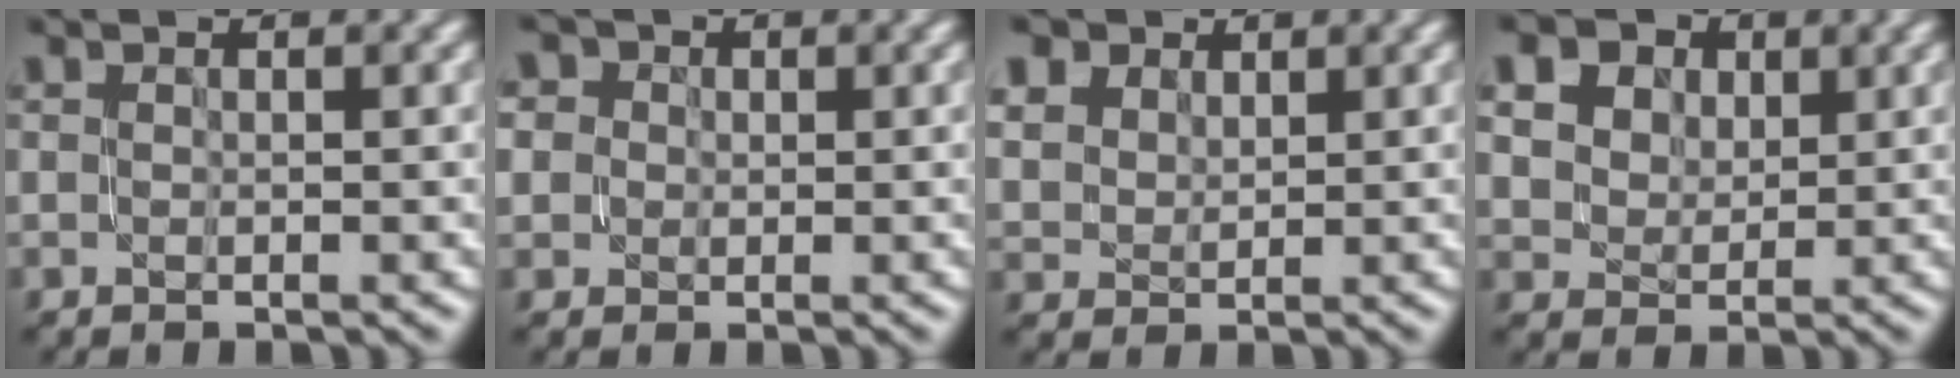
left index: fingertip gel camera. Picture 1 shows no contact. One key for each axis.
{"total": 4.7, "fx": 2.2, "fy": 3.8, "fz": 1.7, "tx": -0.035, "ty": 0.025, "tz": 0.014}
{"total": 5.9, "fx": 3.9, "fy": 3.9, "fz": 2.3, "tx": -0.096, "ty": 0.015, "tz": 0.071}
{"total": 10.3, "fx": 6.0, "fy": 6.9, "fz": 4.8, "tx": -0.111, "ty": 0.034, "tz": 0.084}